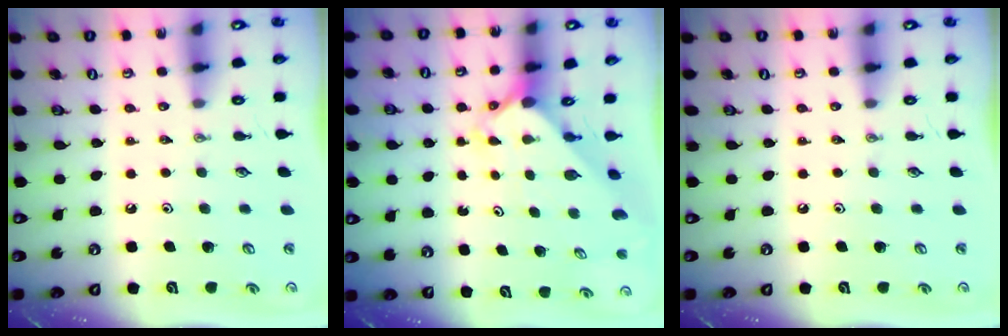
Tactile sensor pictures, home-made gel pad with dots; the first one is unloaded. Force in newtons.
{"total": 2.6, "press": 2.6, "slide": 0.2}
{"total": 0.0}